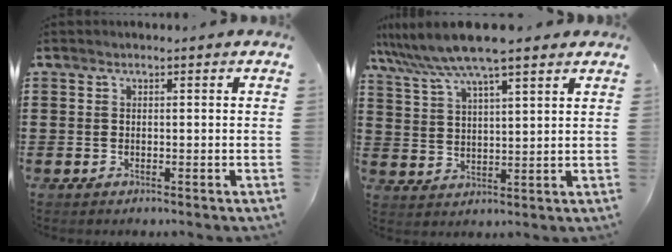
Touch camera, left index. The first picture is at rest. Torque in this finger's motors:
{"motor_torque": [1.11, -1.03, 1.05, 0.21]}